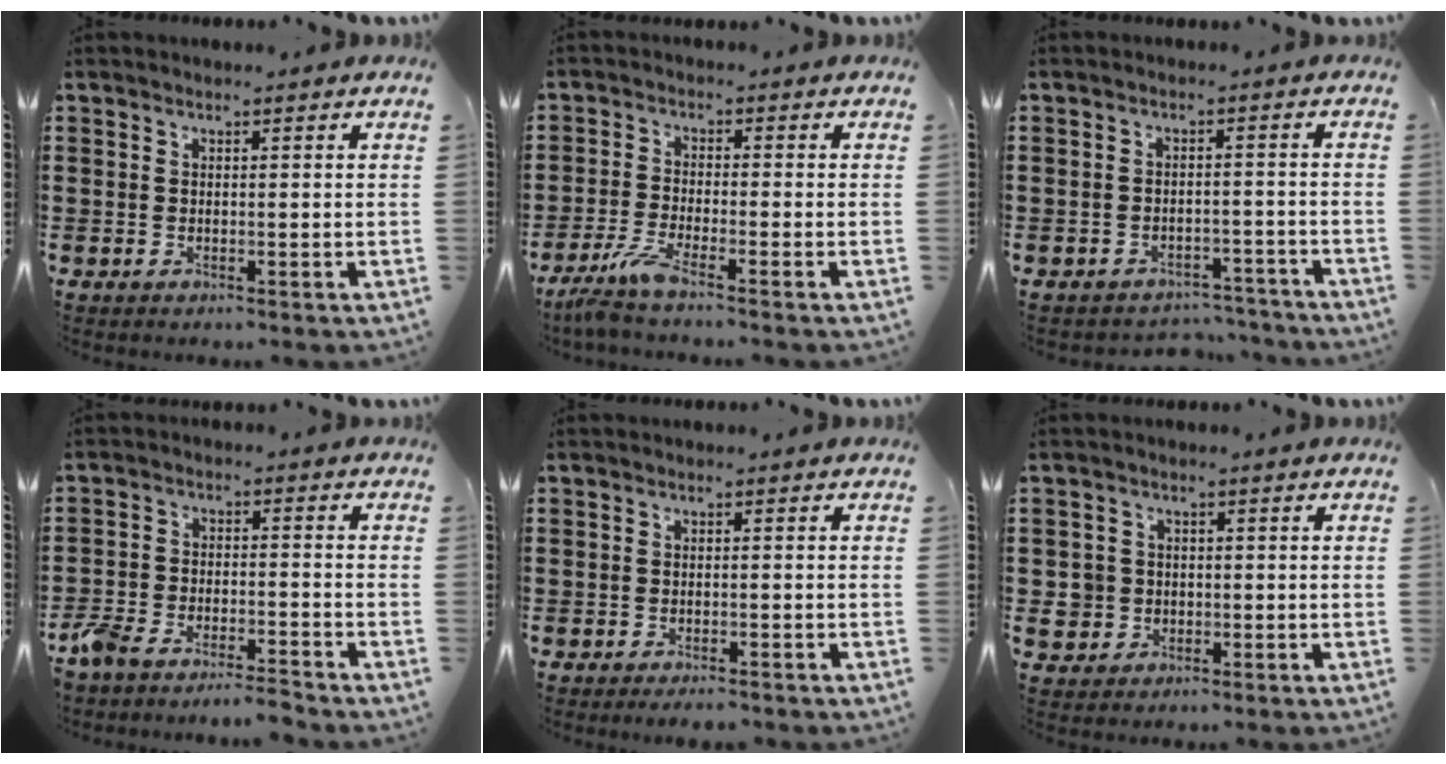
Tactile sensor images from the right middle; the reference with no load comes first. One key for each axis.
{"total": 4.7, "fx": -3.5, "fy": 0.1, "fz": 3.2, "tx": -0.081, "ty": -0.017, "tz": -0.070}
{"total": 3.0, "fx": -3.0, "fy": 0.3, "fz": 0.0, "tx": -0.007, "ty": -0.003, "tz": -0.063}
{"total": 5.6, "fx": -5.4, "fy": 0.4, "fz": 1.2, "tx": -0.049, "ty": -0.004, "tz": -0.114}
{"total": 1.5, "fx": -1.5, "fy": 0.2, "fz": 0.1, "tx": -0.007, "ty": -0.001, "tz": -0.030}
{"total": 3.5, "fx": -0.8, "fy": 3.3, "fz": 0.7, "tx": -0.034, "ty": 0.001, "tz": -0.020}